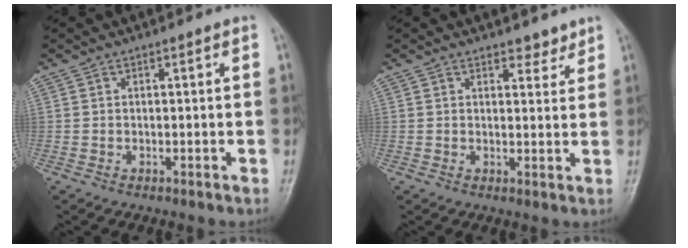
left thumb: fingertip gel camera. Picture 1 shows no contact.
{"total": 2.9, "force": [2.4, 1.4, 0.9], "torque": [0.007, -0.016, 0.033]}